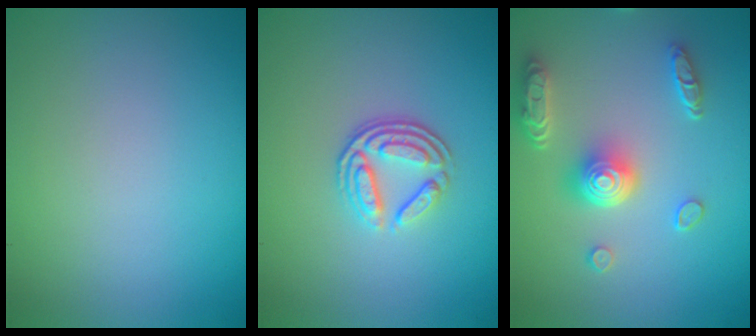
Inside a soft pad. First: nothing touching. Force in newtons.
{"total": 3.5, "press": 2.6, "slide": 2.3}
{"total": 5.2, "press": 4.0, "slide": 3.2}